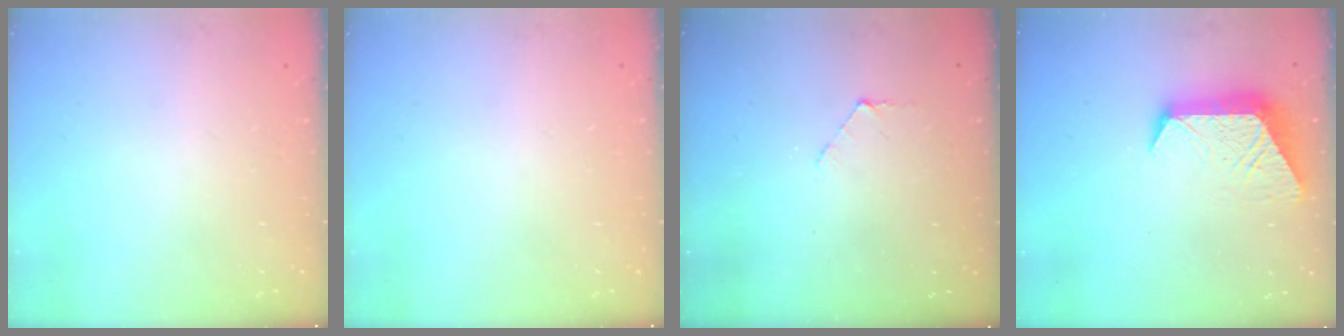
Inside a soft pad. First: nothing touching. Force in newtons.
{"total": 0.0}
{"total": 3.5, "press": 3.5, "slide": 0.4}
{"total": 11.4, "press": 11.3, "slide": 1.0}